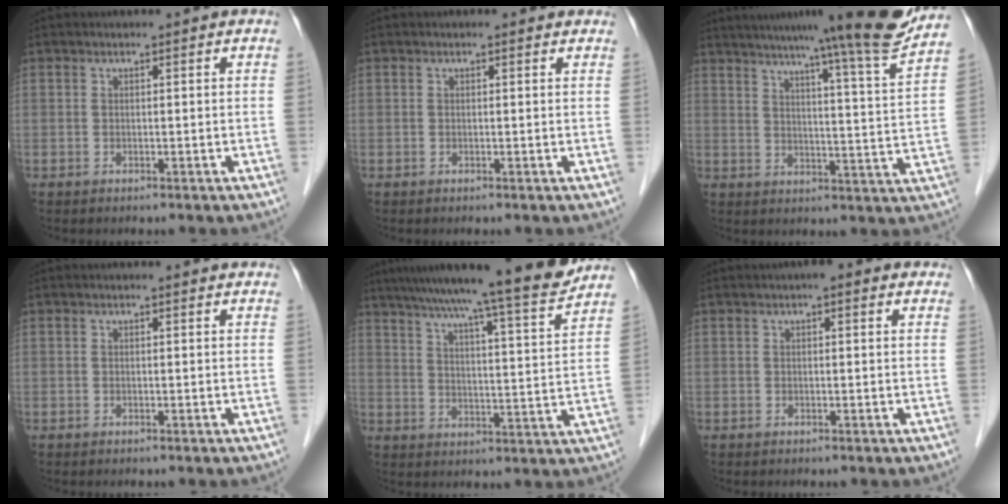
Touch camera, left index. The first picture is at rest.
{"total": 0.6, "force": [0.5, 0.4, 0.1], "torque": [-0.006, 0.000, -0.002]}
{"total": 19.3, "force": [16.5, -1.9, 9.9], "torque": [-0.149, -0.041, 0.210]}
{"total": 1.1, "force": [1.1, 0.2, 0.2], "torque": [-0.012, -0.002, 0.003]}
{"total": 18.5, "force": [16.0, -0.8, 9.2], "torque": [-0.141, -0.014, 0.223]}
{"total": 2.9, "force": [1.8, 1.1, 2.0], "torque": [-0.021, 0.018, 0.018]}